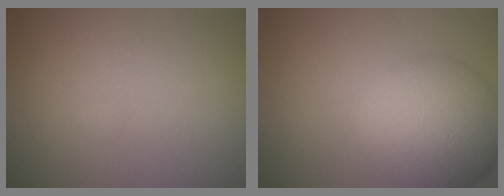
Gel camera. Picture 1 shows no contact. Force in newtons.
{"total": 10.0, "press": 10.0, "slide": 0.1}